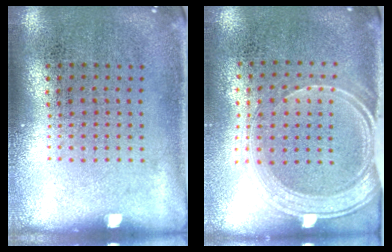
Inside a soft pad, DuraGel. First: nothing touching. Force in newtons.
{"total": 2.1, "press": 1.7, "slide": 1.2}